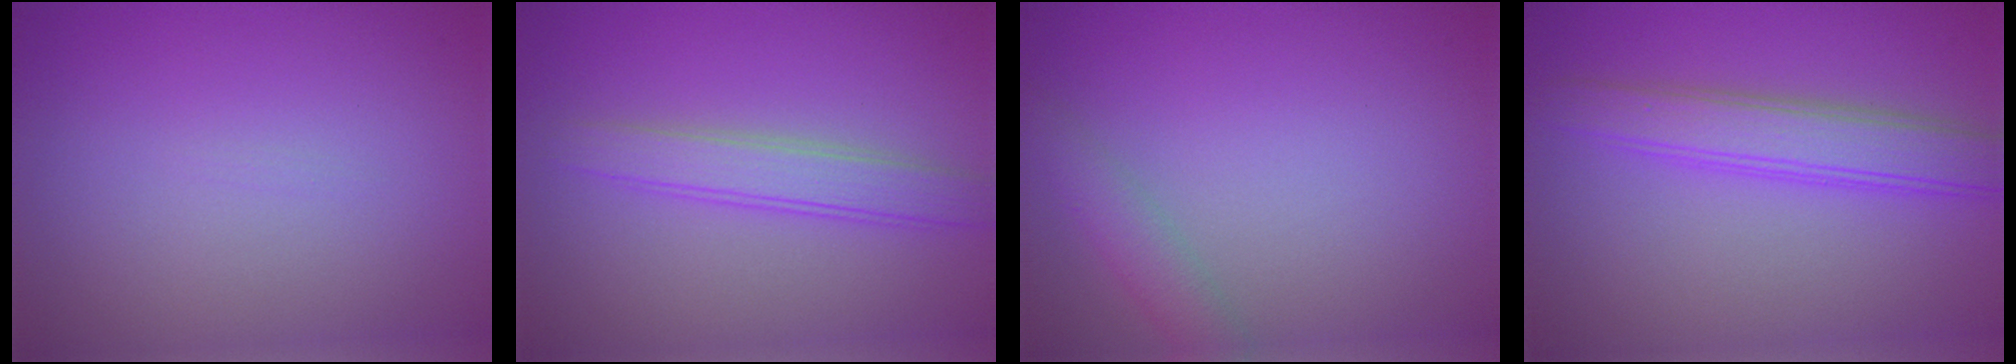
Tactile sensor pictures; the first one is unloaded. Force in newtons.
{"total": 3.0, "press": 3.0, "slide": 0.0}
{"total": 2.3, "press": 2.3, "slide": 0.1}
{"total": 4.2, "press": 4.2, "slide": 0.1}